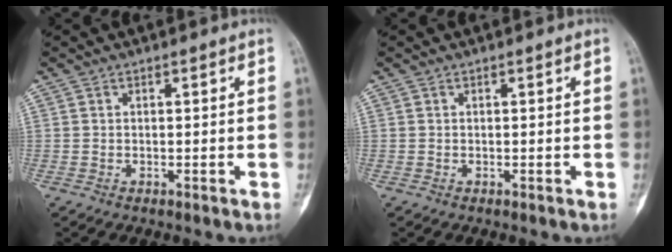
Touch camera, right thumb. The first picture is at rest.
{"total": 0.0}